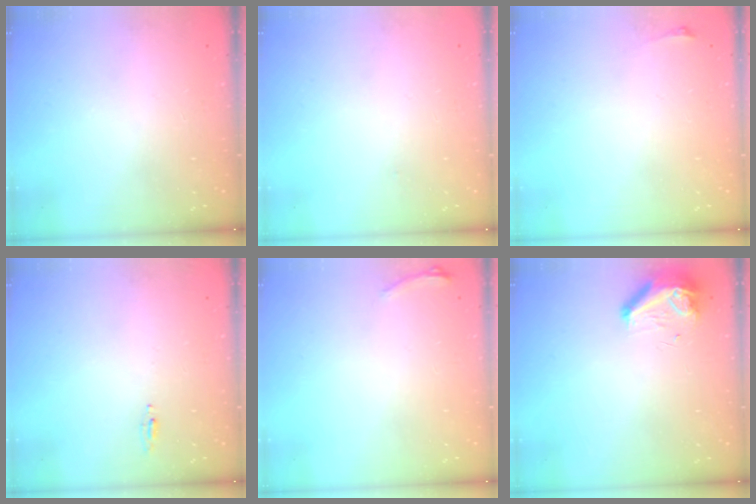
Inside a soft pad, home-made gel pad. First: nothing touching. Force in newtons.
{"total": 9.0, "press": 1.4, "slide": 8.9}
{"total": 2.8, "press": 2.1, "slide": 1.9}
{"total": 4.6, "press": 4.4, "slide": 1.6}
{"total": 5.0, "press": 4.7, "slide": 1.9}
{"total": 8.4, "press": 8.2, "slide": 1.9}